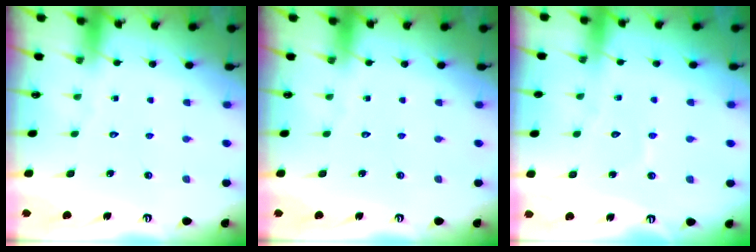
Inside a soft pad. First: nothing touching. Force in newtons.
{"total": 0.0}
{"total": 4.3, "press": 4.3, "slide": 0.3}